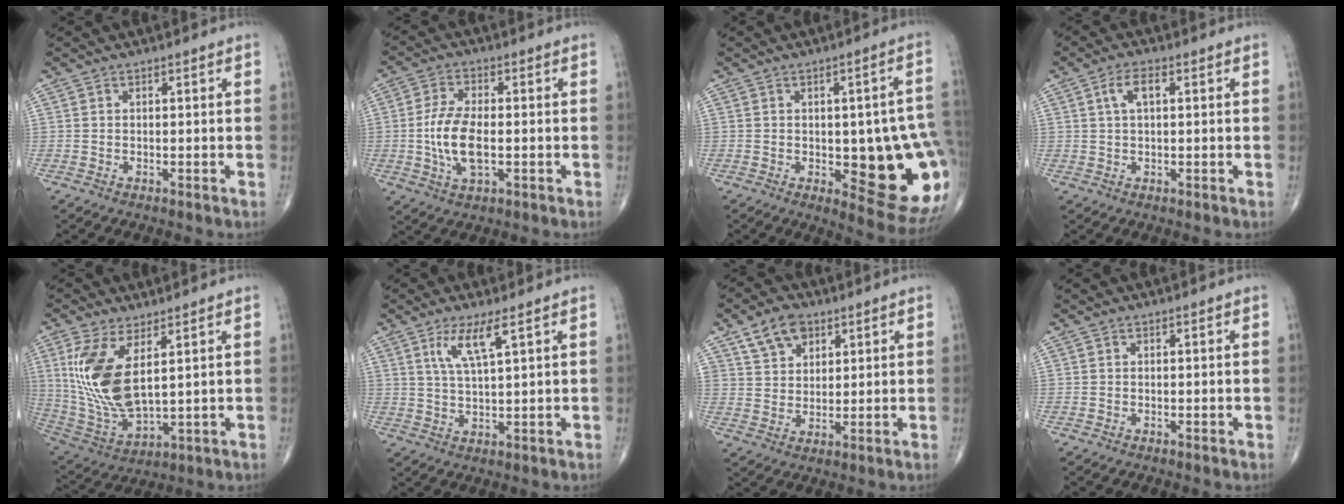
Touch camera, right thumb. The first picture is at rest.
{"total": 10.1, "force": [-1.2, 4.9, 8.8], "torque": [-0.179, 0.000, -0.022]}
{"total": 19.0, "force": [-2.5, 6.9, 17.5], "torque": [-0.172, 0.004, -0.009]}
{"total": 3.9, "force": [1.1, 1.7, 3.3], "torque": [-0.067, 0.012, 0.020]}
{"total": 14.6, "force": [4.2, 6.2, 12.5], "torque": [-0.264, -0.028, 0.101]}
{"total": 5.9, "force": [3.1, 0.7, 5.0], "torque": [-0.106, -0.019, 0.066]}
{"total": 7.4, "force": [4.2, 5.0, 3.5], "torque": [-0.040, -0.016, 0.077]}
{"total": 0.0}